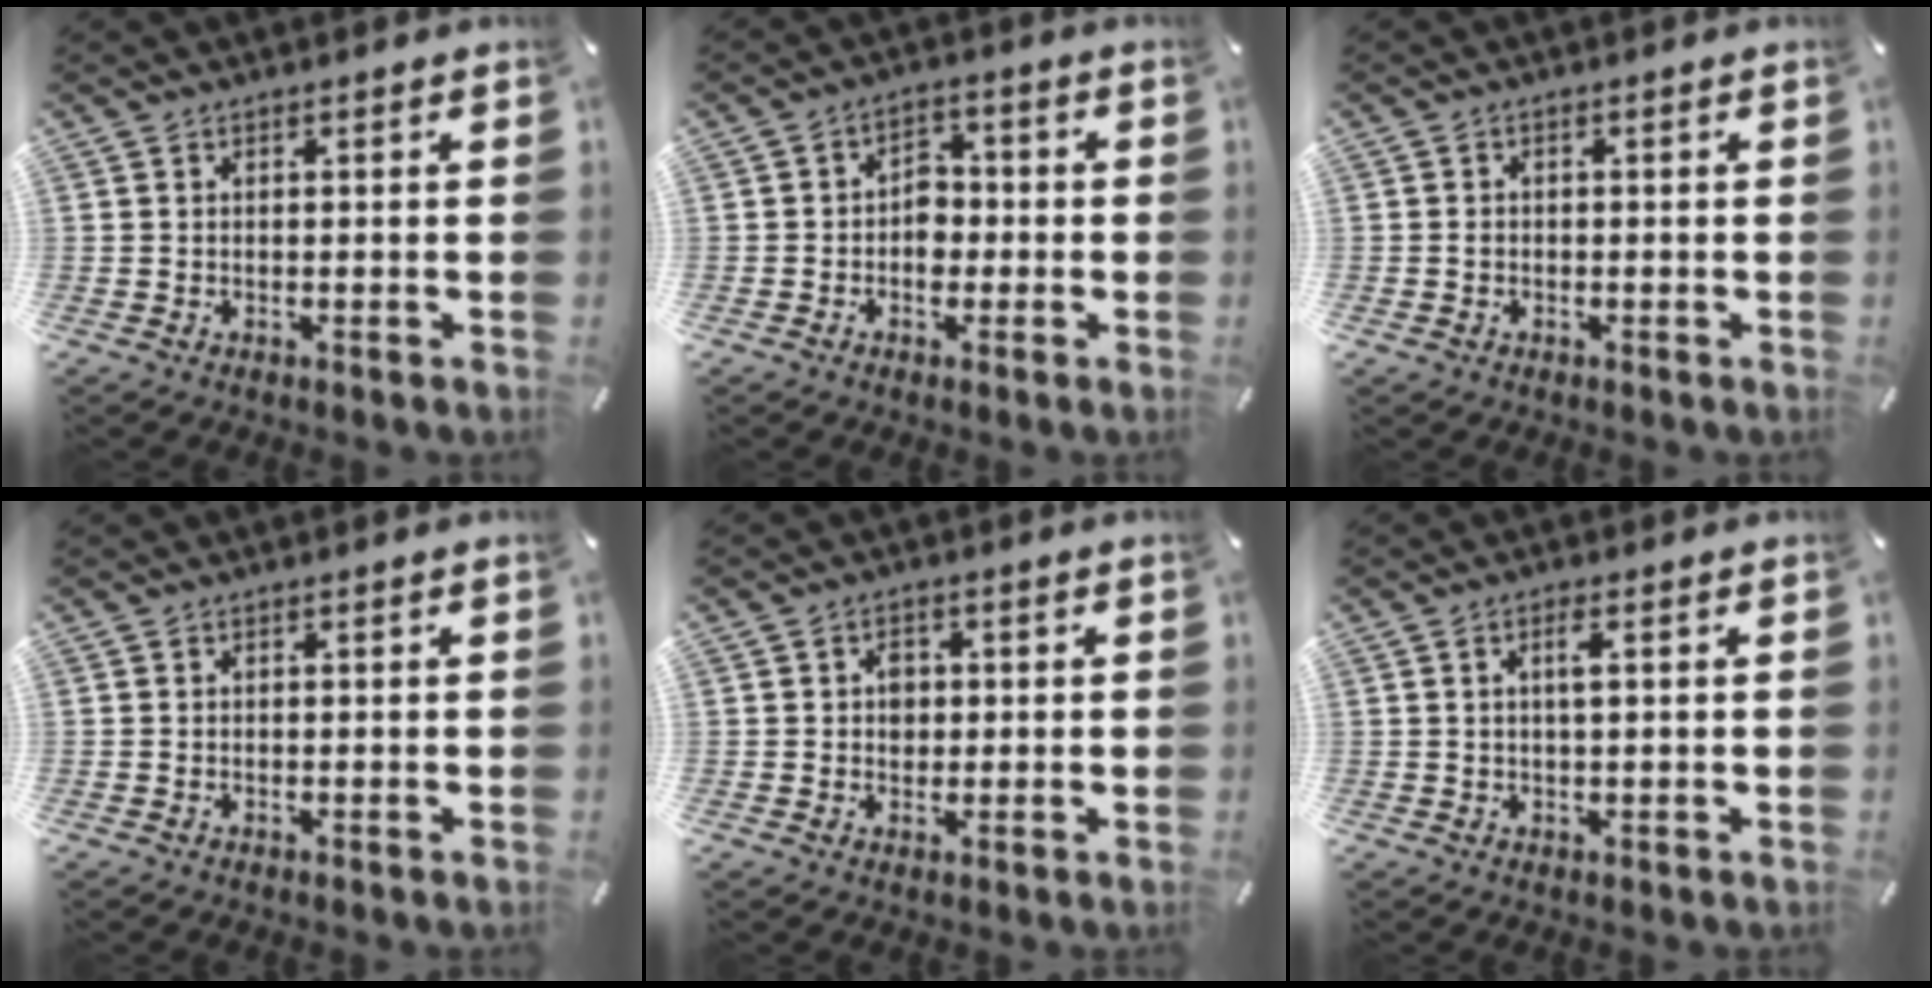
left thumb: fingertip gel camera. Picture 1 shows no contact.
{"total": 5.0, "force": [-1.5, 3.9, 2.7], "torque": [-0.039, 0.010, -0.029]}
{"total": 1.2, "force": [-0.3, 1.0, 0.6], "torque": [-0.012, 0.004, -0.008]}
{"total": 0.0}
{"total": 3.2, "force": [0.1, 2.8, 1.7], "torque": [-0.010, -0.003, -0.006]}
{"total": 3.0, "force": [0.8, 0.8, 2.8], "torque": [-0.057, 0.006, 0.011]}